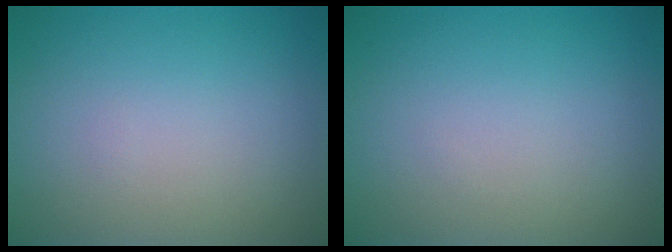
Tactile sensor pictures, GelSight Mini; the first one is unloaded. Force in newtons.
{"total": 0.0}